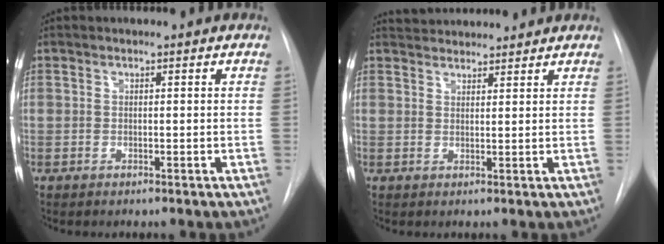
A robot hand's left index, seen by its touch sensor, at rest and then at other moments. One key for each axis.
{"total": 5.0, "fx": 4.9, "fy": 0.8, "fz": 0.7, "tx": -0.012, "ty": 0.030, "tz": 0.070}